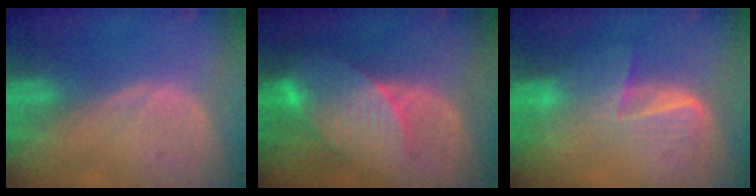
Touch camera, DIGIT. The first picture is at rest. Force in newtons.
{"total": 8.0, "press": 7.8, "slide": 2.0}
{"total": 6.9, "press": 5.8, "slide": 3.8}